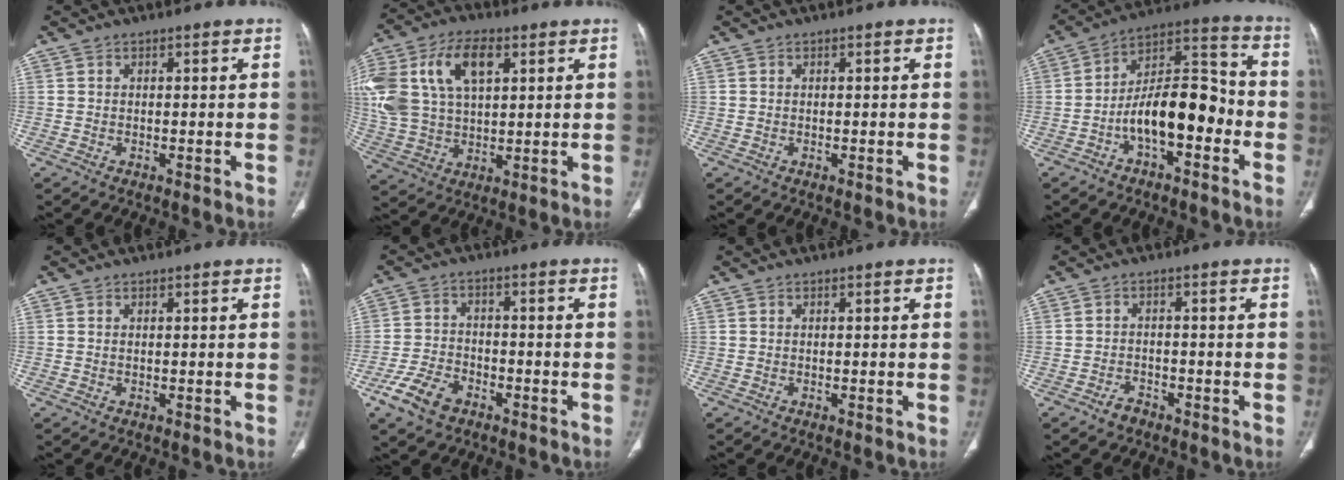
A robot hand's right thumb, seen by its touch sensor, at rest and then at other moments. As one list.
[{"total": 21.7, "force": [7.0, 13.4, 15.7], "torque": [-0.355, 0.021, 0.131]}, {"total": 0.0}, {"total": 15.0, "force": [-4.6, 7.3, 12.2], "torque": [-0.183, 0.060, -0.079]}, {"total": 0.0}, {"total": 8.1, "force": [-4.6, 4.9, 4.4], "torque": [-0.086, 0.019, -0.085]}, {"total": 0.0}, {"total": 2.5, "force": [-1.8, 1.5, 0.9], "torque": [-0.017, 0.013, -0.028]}]